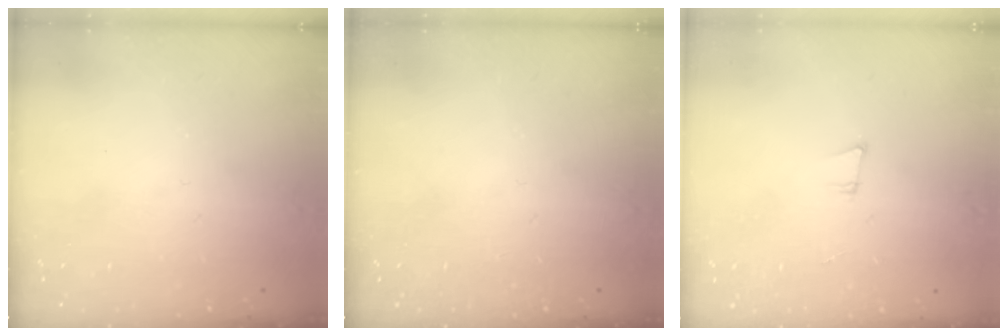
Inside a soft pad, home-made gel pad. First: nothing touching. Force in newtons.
{"total": 0.0}
{"total": 5.0, "press": 4.1, "slide": 2.9}